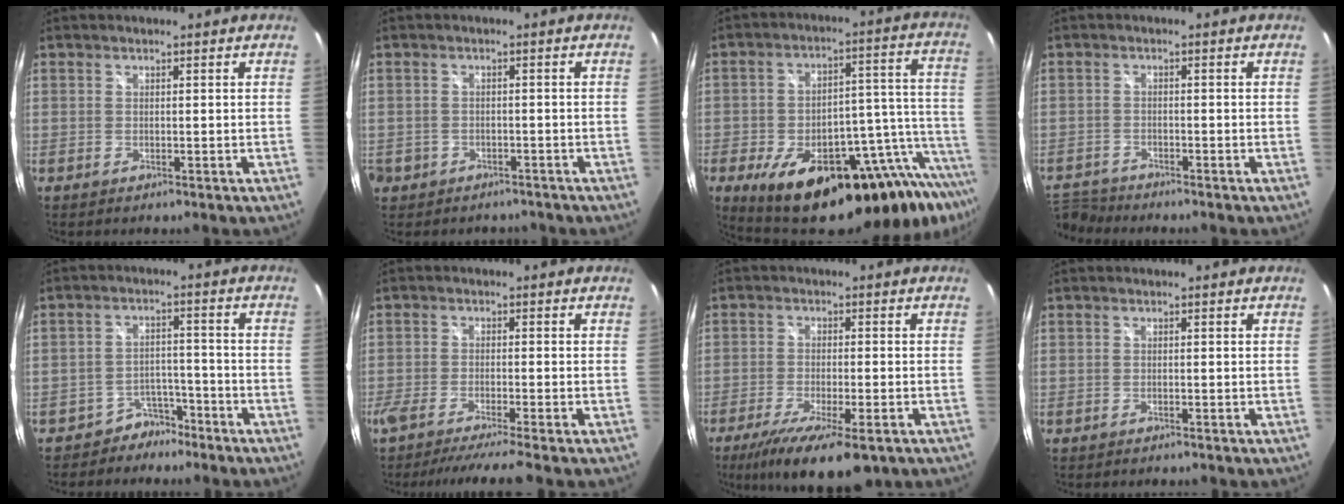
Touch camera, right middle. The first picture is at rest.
{"total": 5.1, "force": [-2.7, 4.1, 1.2], "torque": [-0.037, 0.005, -0.031]}
{"total": 28.0, "force": [-18.5, 8.2, 19.3], "torque": [-0.261, -0.025, -0.255]}
{"total": 3.1, "force": [-3.0, 0.8, 0.3], "torque": [-0.020, -0.012, -0.059]}
{"total": 5.3, "force": [-4.3, 3.1, 0.5], "torque": [-0.014, 0.024, -0.064]}
{"total": 8.1, "force": [-7.1, -1.4, 3.6], "torque": [-0.074, -0.027, -0.114]}
{"total": 13.6, "force": [-8.8, 3.5, 9.7], "torque": [-0.194, -0.045, -0.139]}
{"total": 0.7, "force": [-0.6, 0.2, 0.2], "torque": [-0.007, 0.000, -0.009]}